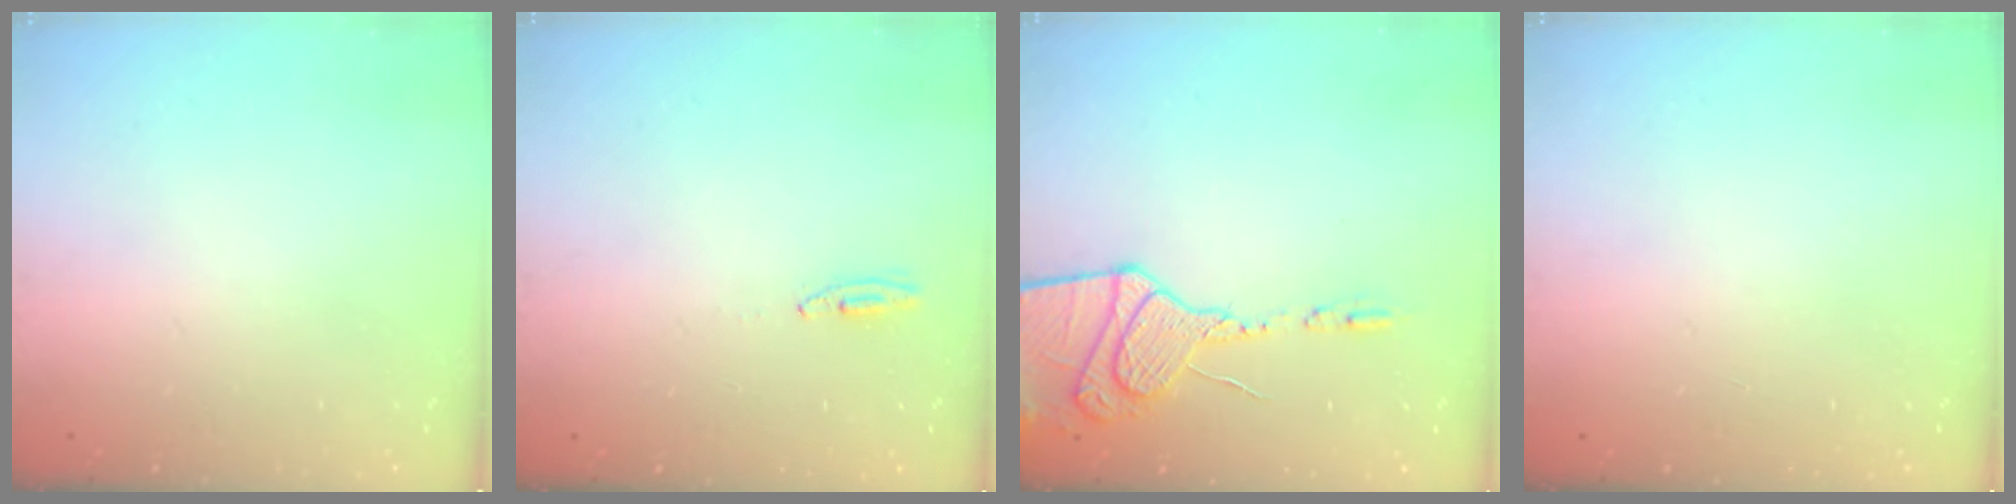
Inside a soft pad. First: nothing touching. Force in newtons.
{"total": 2.7, "press": 2.5, "slide": 1.0}
{"total": 15.2, "press": 15.1, "slide": 2.1}
{"total": 0.0}